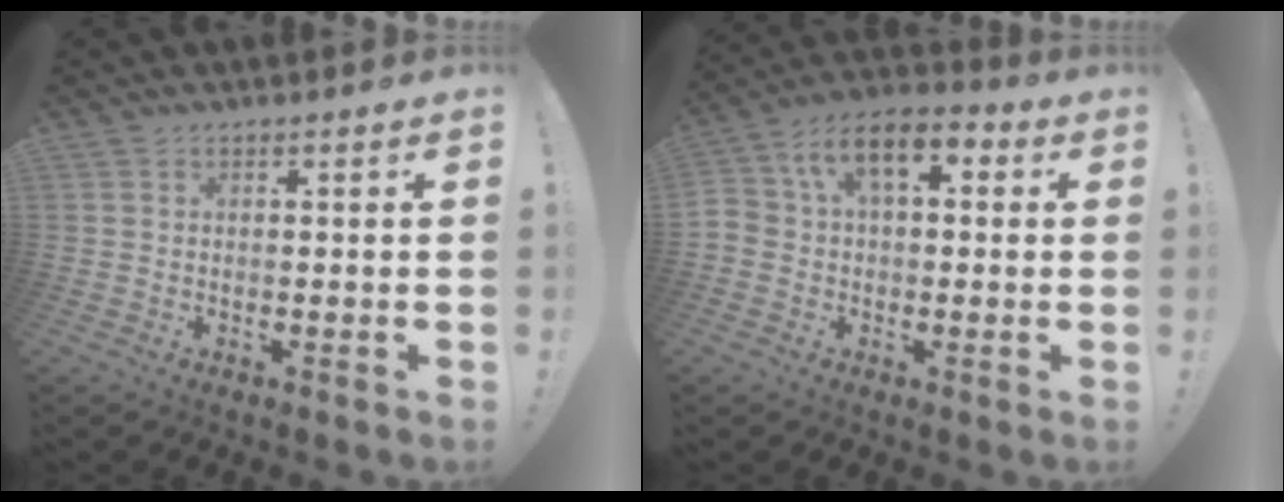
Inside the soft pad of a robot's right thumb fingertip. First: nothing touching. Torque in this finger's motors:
{"motor_torque": [1.51, 1.52, 0.15, 0.16, 0.09]}